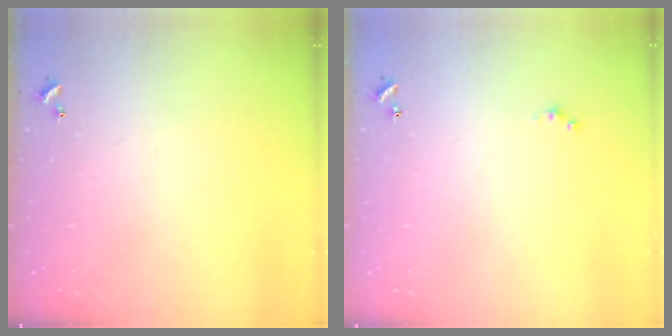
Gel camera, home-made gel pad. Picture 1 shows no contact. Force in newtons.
{"total": 0.0}